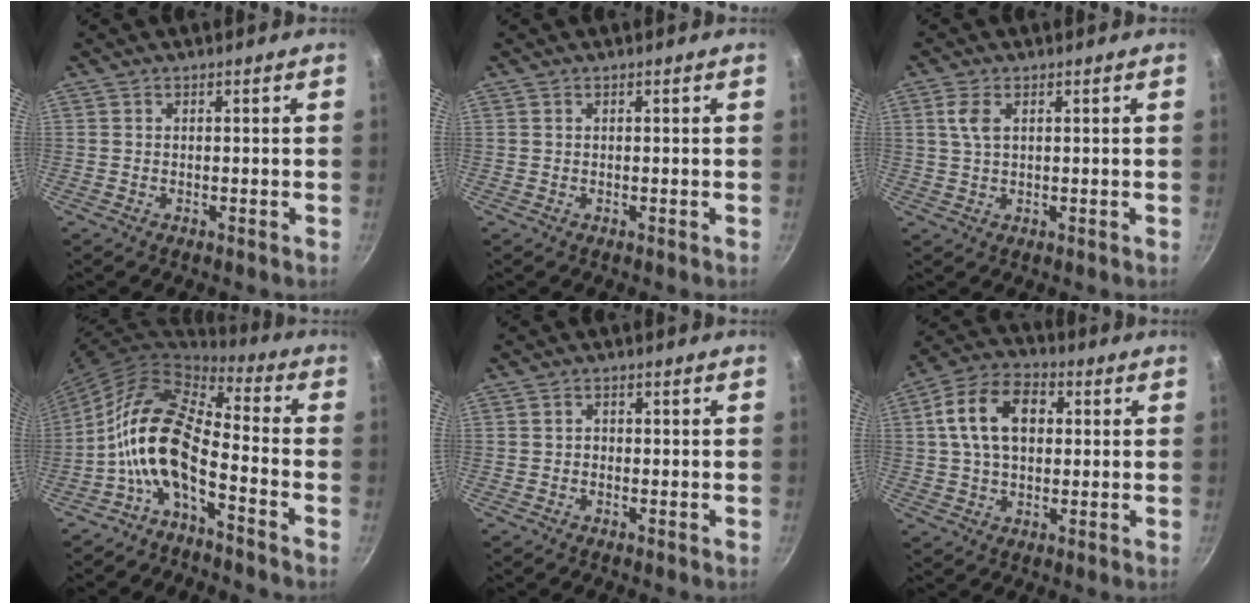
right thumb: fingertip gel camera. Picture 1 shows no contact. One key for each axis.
{"total": 0.0}
{"total": 3.6, "fx": 1.2, "fy": 1.9, "fz": 2.8, "tx": -0.057, "ty": -0.002, "tz": 0.022}
{"total": 13.3, "fx": -4.7, "fy": 6.0, "fz": 10.9, "tx": -0.206, "ty": 0.056, "tz": -0.106}
{"total": 1.0, "fx": -0.3, "fy": 0.9, "fz": 0.5, "tx": -0.006, "ty": 0.004, "tz": -0.006}
{"total": 13.6, "fx": 2.5, "fy": 9.2, "fz": 9.7, "tx": -0.148, "ty": 0.019, "tz": 0.029}